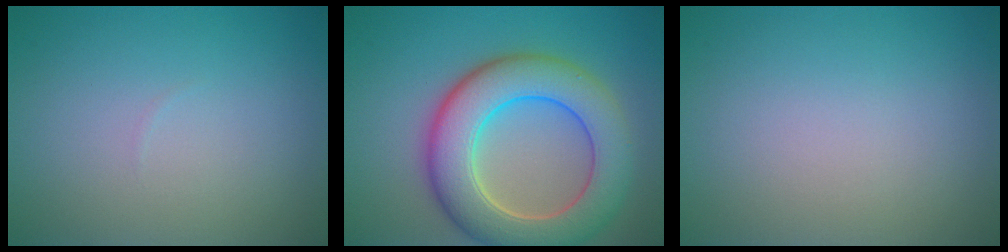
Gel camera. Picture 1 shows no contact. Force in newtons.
{"total": 9.4, "press": 9.3, "slide": 0.8}
{"total": 0.0}